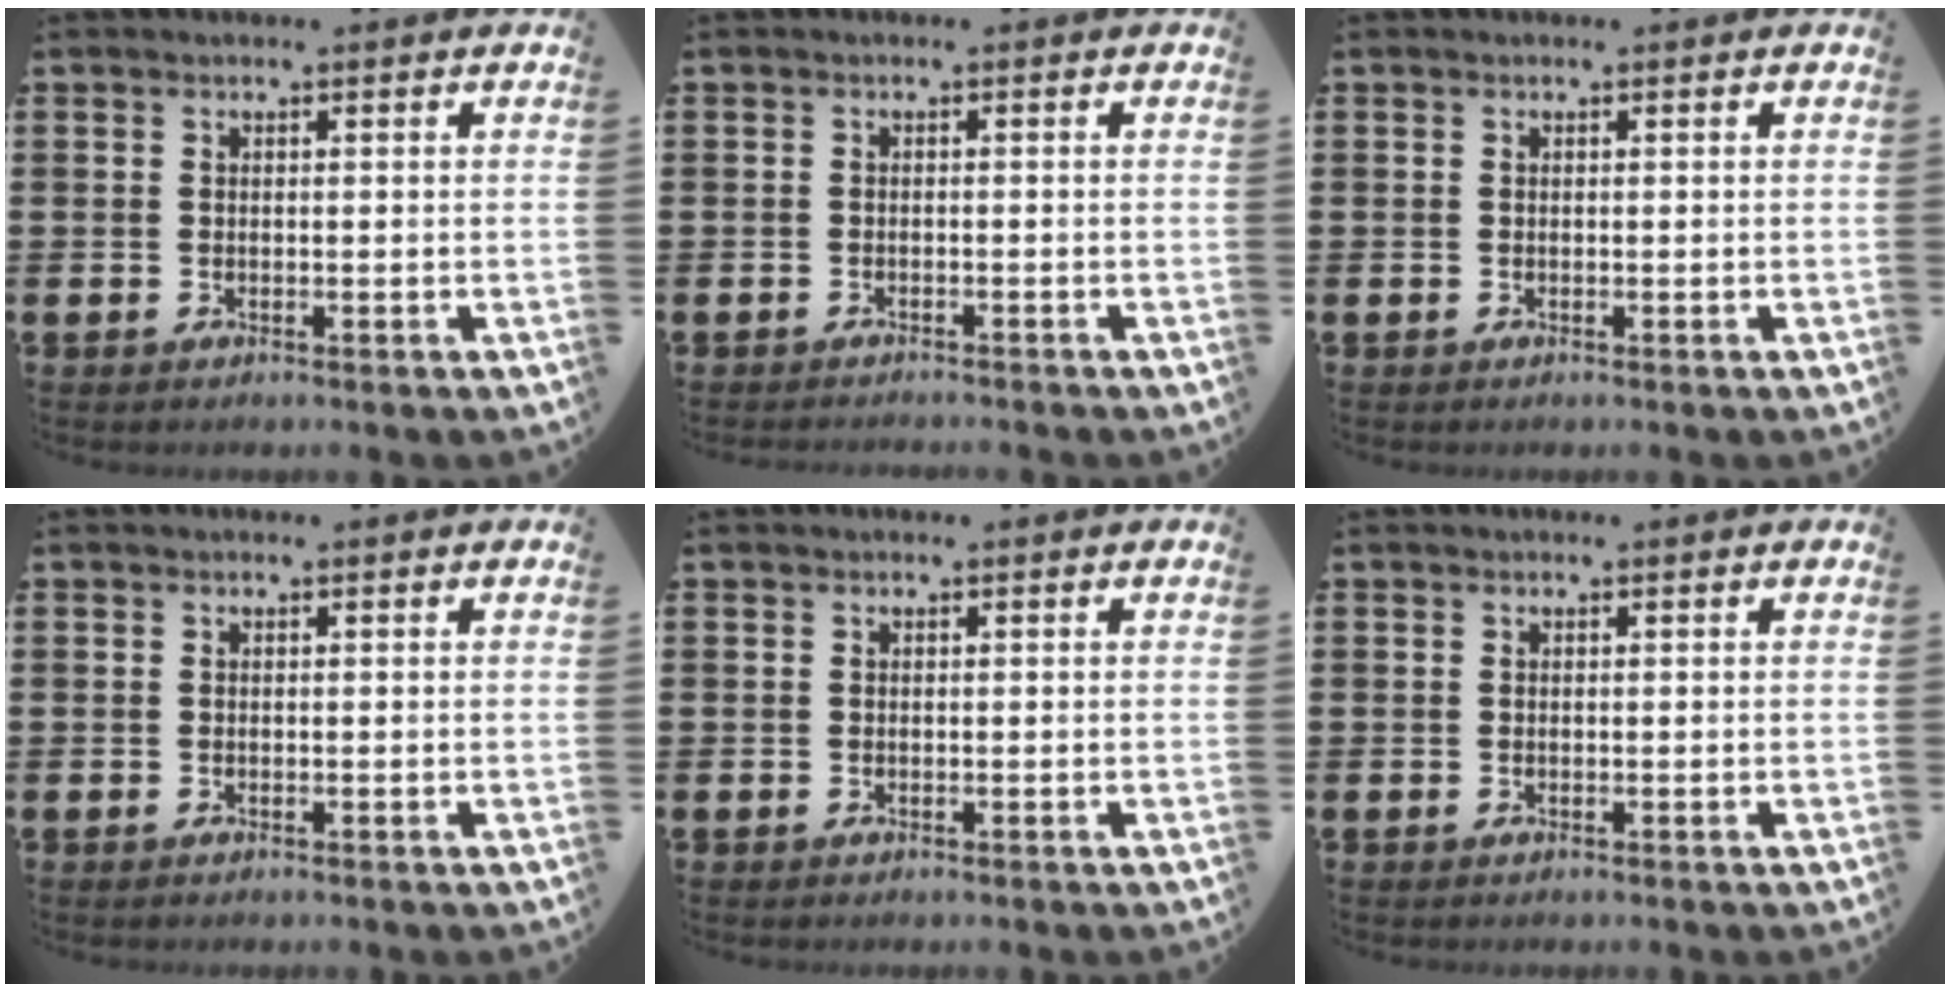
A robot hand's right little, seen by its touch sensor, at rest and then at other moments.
{"total": 0.7, "force": [-0.7, -0.1, 0.0], "torque": [0.000, -0.001, -0.014]}
{"total": 0.0}
{"total": 0.0}
{"total": 0.0}
{"total": 0.0}